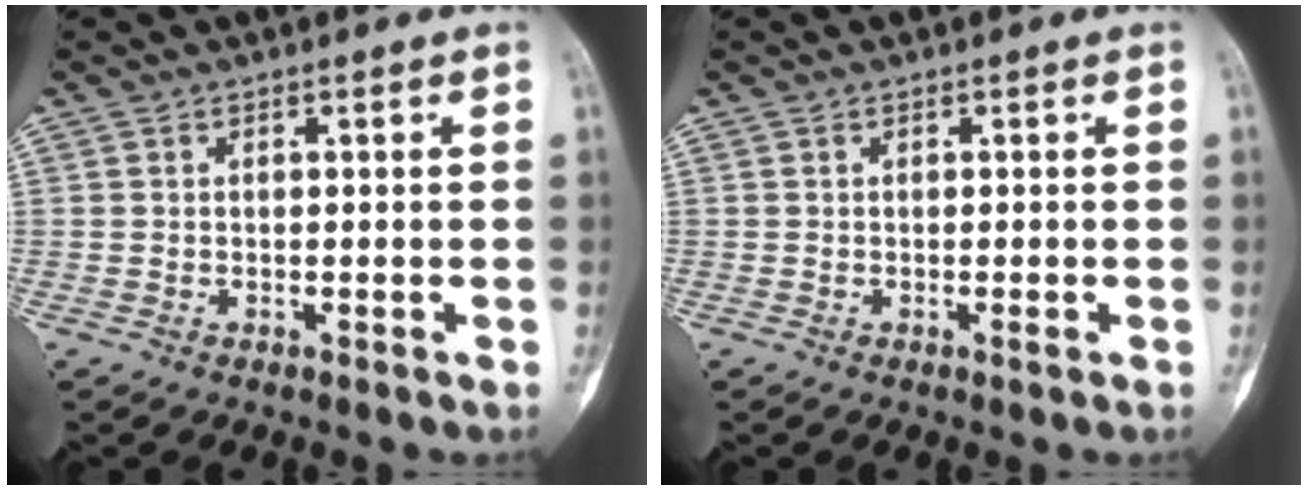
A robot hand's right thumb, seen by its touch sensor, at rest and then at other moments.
{"total": 0.5, "force": [-0.2, 0.0, 0.5], "torque": [-0.009, -0.001, -0.003]}